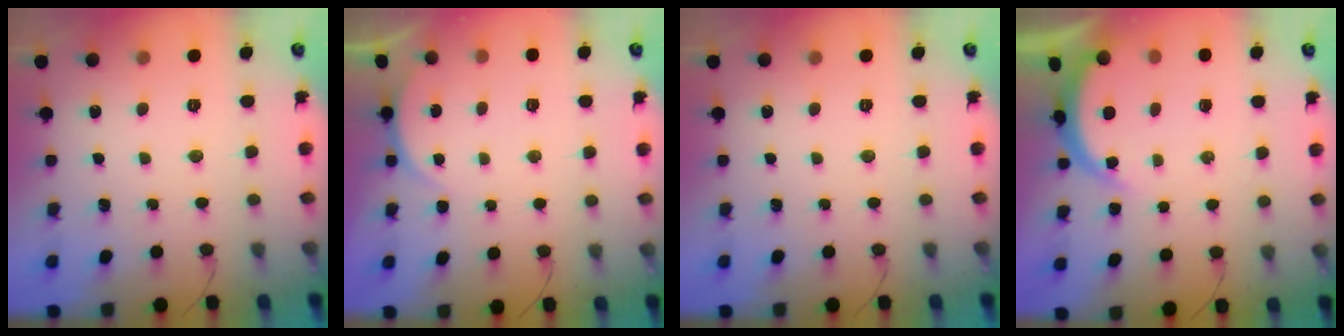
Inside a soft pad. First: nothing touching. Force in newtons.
{"total": 2.3, "press": 2.3, "slide": 0.5}
{"total": 0.0}
{"total": 4.6, "press": 4.6, "slide": 0.6}